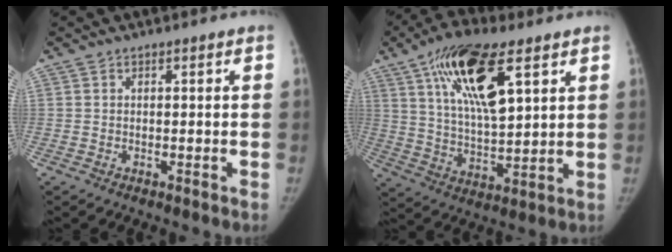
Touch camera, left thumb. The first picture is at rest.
{"total": 17.8, "force": [8.2, 6.7, 14.2], "torque": [-0.235, -0.023, 0.149]}